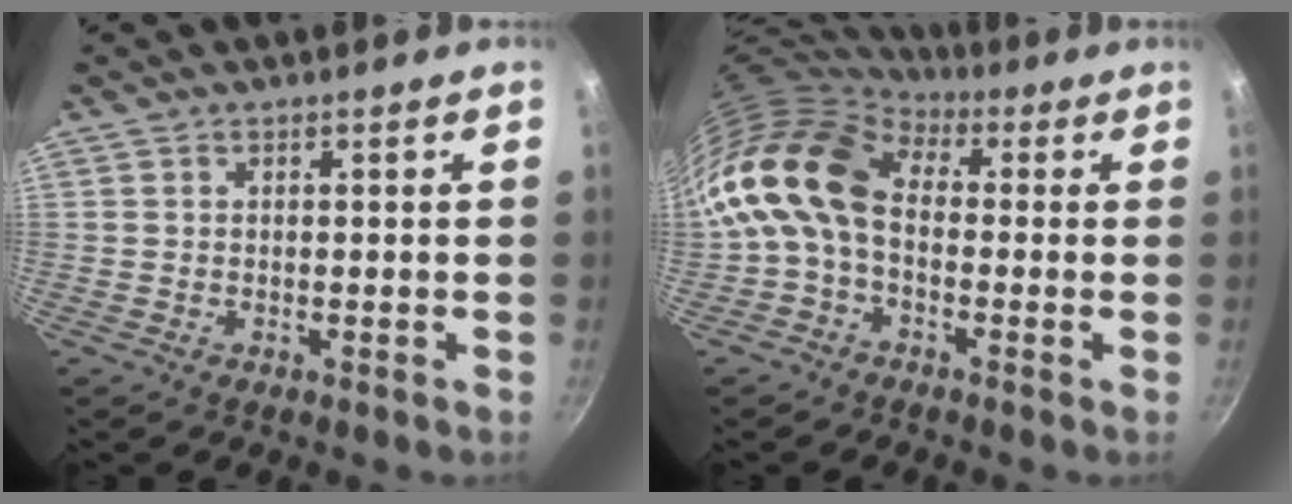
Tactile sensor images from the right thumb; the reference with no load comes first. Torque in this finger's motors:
{"motor_torque": [1.29, 3.72, 1.45, -1.32, 0.74]}